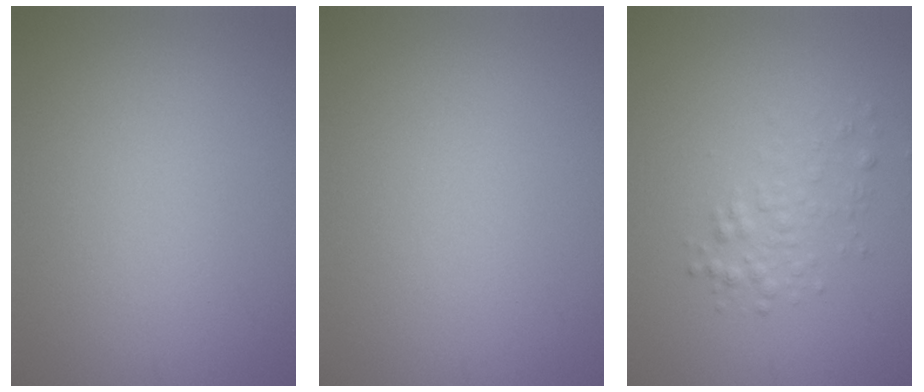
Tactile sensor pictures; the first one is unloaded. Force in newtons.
{"total": 0.0}
{"total": 1.8, "press": 1.8, "slide": 0.1}